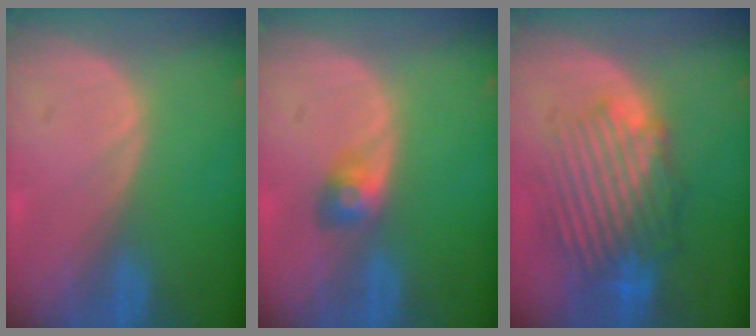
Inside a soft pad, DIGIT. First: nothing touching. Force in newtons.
{"total": 3.0, "press": 2.6, "slide": 1.4}
{"total": 9.7, "press": 9.0, "slide": 3.6}